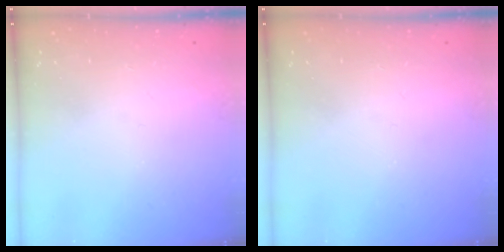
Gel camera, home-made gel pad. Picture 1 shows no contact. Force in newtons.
{"total": 0.0}